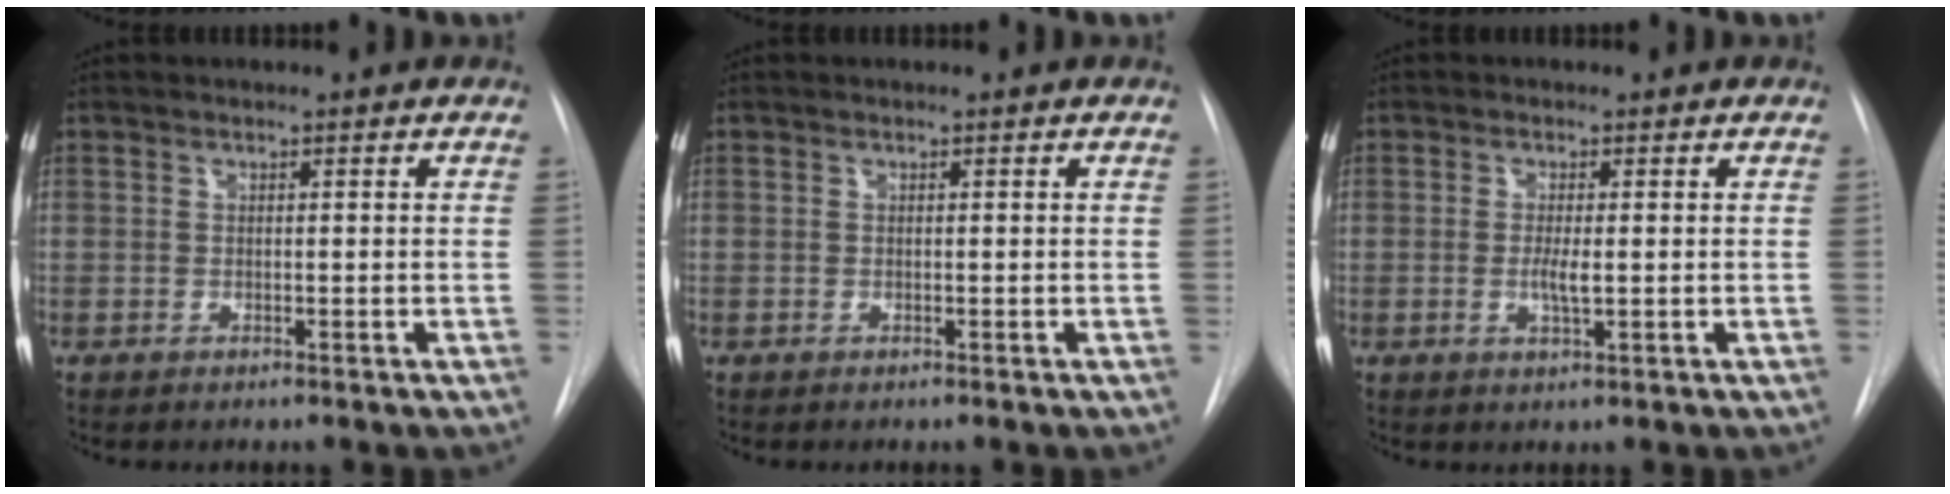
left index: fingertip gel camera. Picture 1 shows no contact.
{"total": 0.0}
{"total": 2.4, "force": [-1.0, 0.5, 2.1], "torque": [-0.044, -0.010, -0.013]}